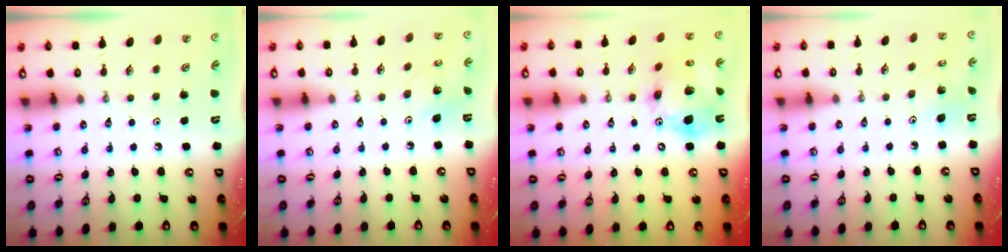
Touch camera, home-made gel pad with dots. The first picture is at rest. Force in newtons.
{"total": 3.5, "press": 3.5, "slide": 0.3}
{"total": 16.8, "press": 16.5, "slide": 3.0}
{"total": 3.5, "press": 3.5, "slide": 0.2}